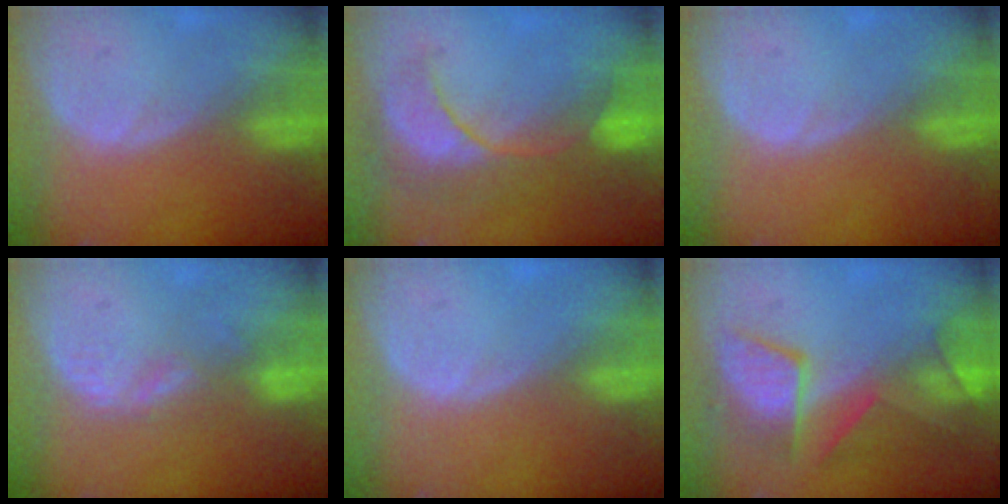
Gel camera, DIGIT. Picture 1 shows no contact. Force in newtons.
{"total": 8.5, "press": 8.4, "slide": 1.4}
{"total": 0.0}
{"total": 3.2, "press": 2.6, "slide": 1.9}
{"total": 0.6, "press": 0.0, "slide": 0.6}
{"total": 9.7, "press": 8.4, "slide": 4.7}